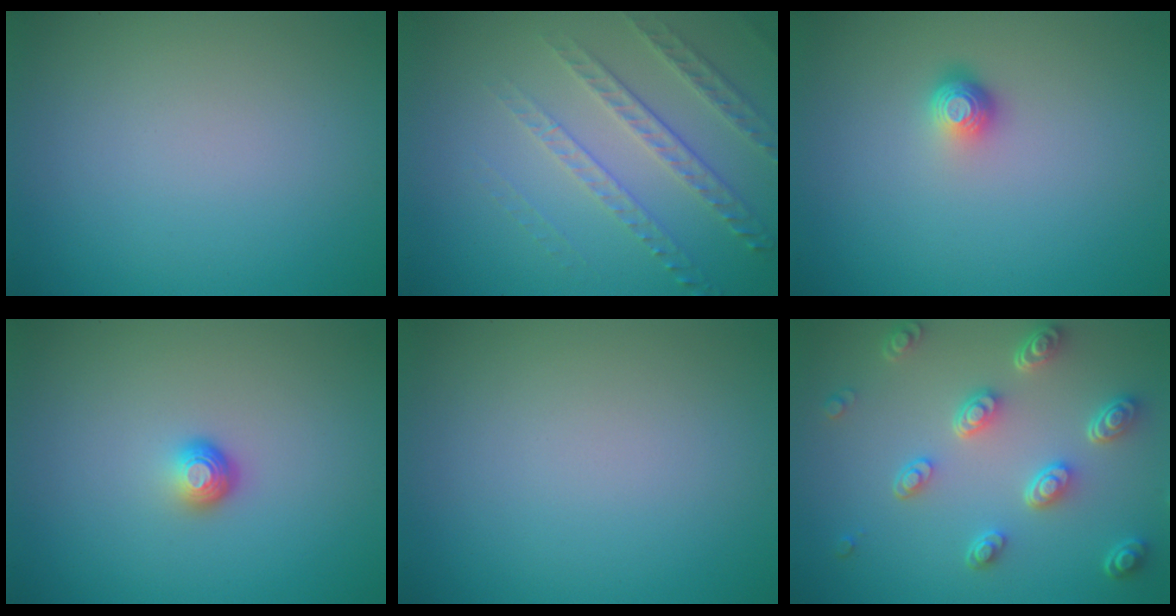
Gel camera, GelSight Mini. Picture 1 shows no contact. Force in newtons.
{"total": 4.0, "press": 3.1, "slide": 2.5}
{"total": 1.6, "press": 1.1, "slide": 1.2}
{"total": 1.7, "press": 1.2, "slide": 1.2}
{"total": 0.0}
{"total": 4.8, "press": 3.5, "slide": 3.2}